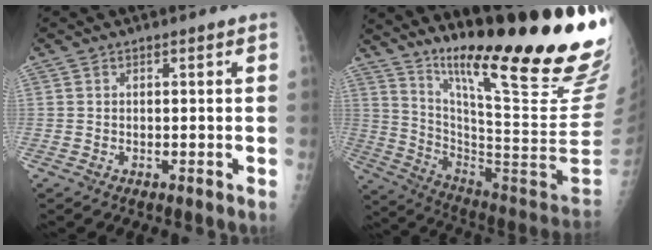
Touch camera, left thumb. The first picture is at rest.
{"total": 31.0, "force": [20.2, 2.3, 23.4], "torque": [-0.298, -0.112, 0.317]}